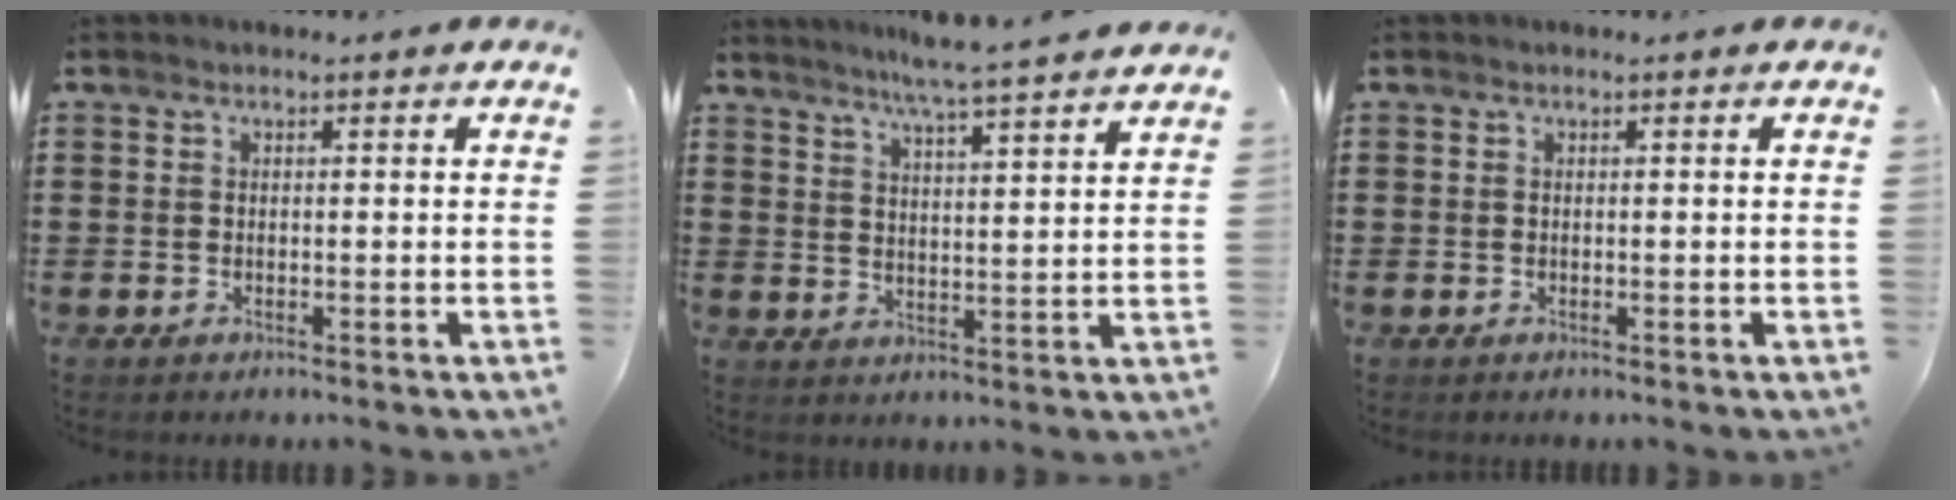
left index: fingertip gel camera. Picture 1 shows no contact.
{"total": 5.3, "force": [4.8, -1.2, 2.0], "torque": [-0.055, -0.027, 0.081]}
{"total": 0.0}